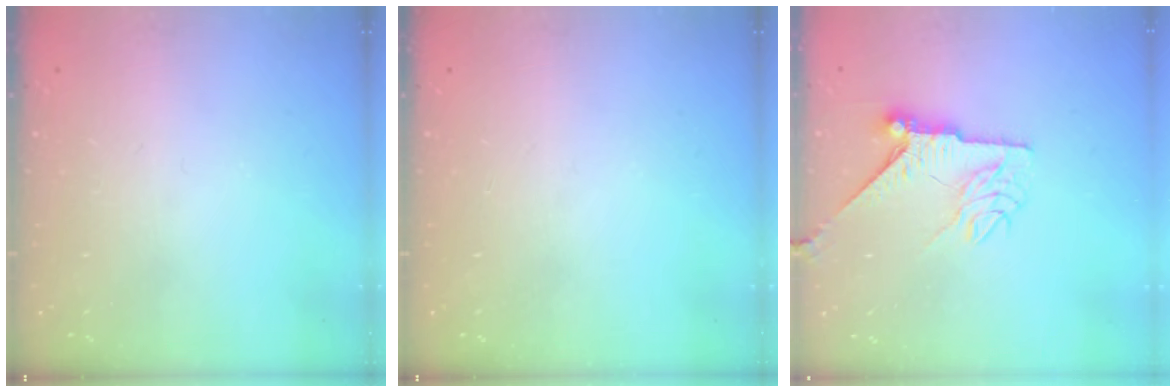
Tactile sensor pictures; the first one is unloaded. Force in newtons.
{"total": 0.0}
{"total": 8.1, "press": 8.1, "slide": 0.5}